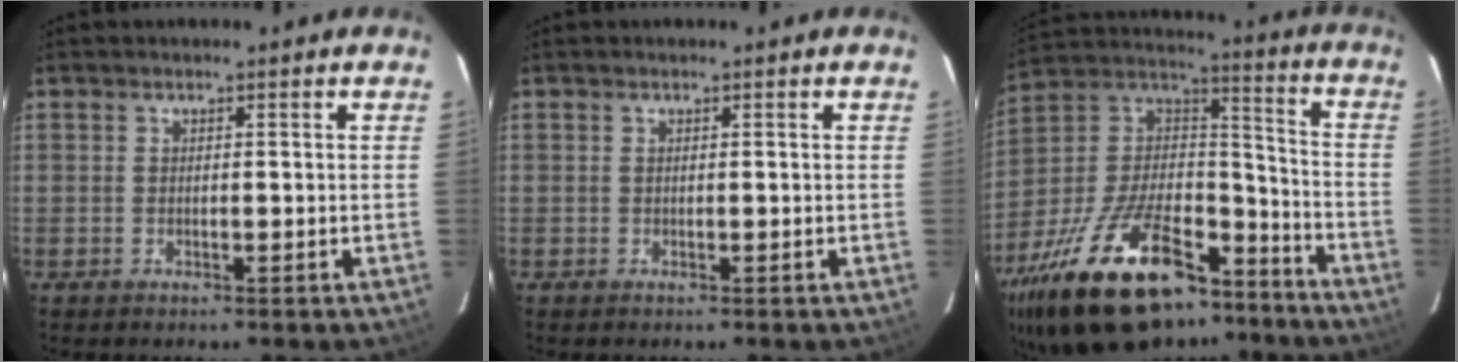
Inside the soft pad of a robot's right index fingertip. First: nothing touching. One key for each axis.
{"total": 0.0}
{"total": 32.1, "fx": -21.5, "fy": 14.2, "fz": 19.2, "tx": -0.371, "ty": 0.007, "tz": -0.333}